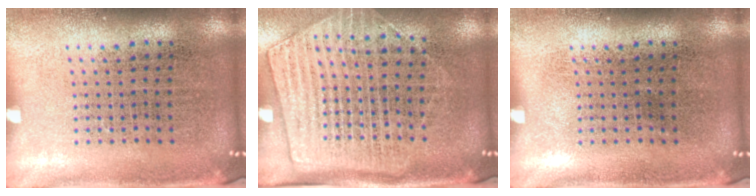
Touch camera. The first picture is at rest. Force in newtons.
{"total": 1.7, "press": 1.5, "slide": 0.8}
{"total": 0.0}